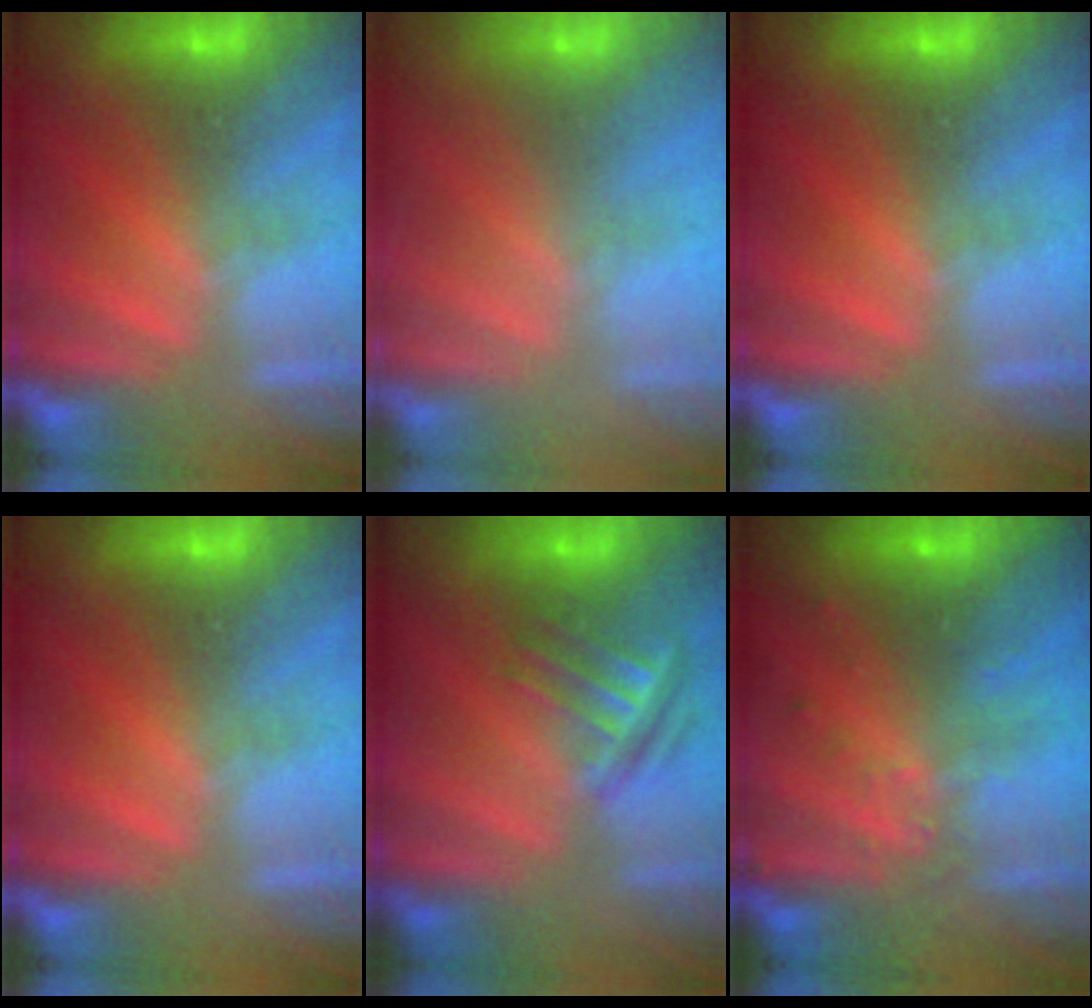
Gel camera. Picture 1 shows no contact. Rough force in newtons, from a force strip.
{"total": 7.8}
{"total": 0.0}
{"total": 0.0}
{"total": 3.8}
{"total": 3.3}